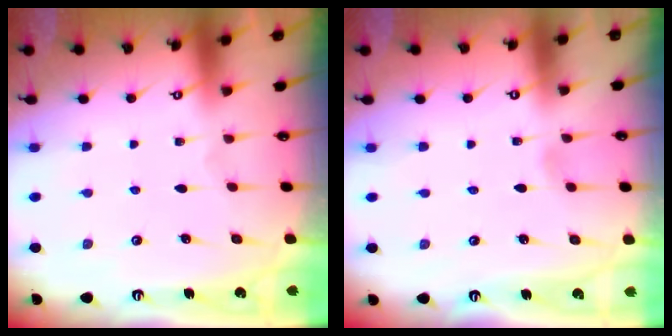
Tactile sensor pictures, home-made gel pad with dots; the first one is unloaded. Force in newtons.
{"total": 1.9, "press": 1.9, "slide": 0.2}